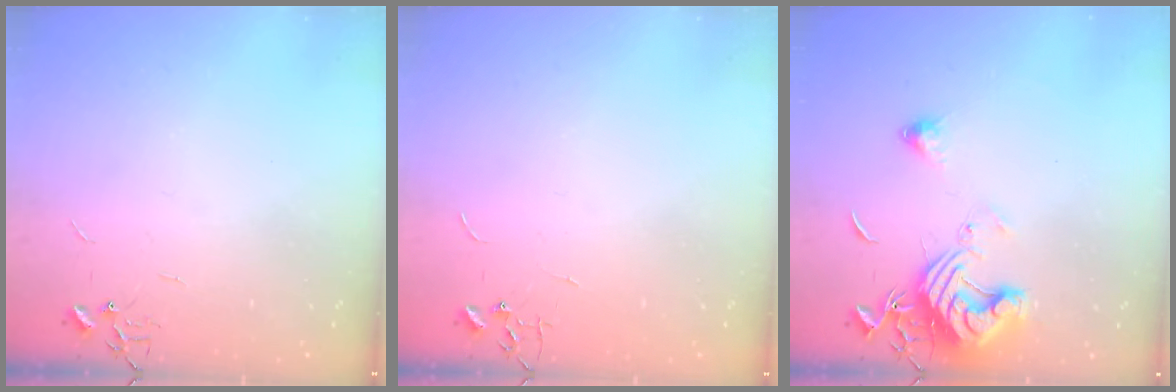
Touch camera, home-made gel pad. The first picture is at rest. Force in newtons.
{"total": 0.0}
{"total": 14.0, "press": 13.9, "slide": 1.7}